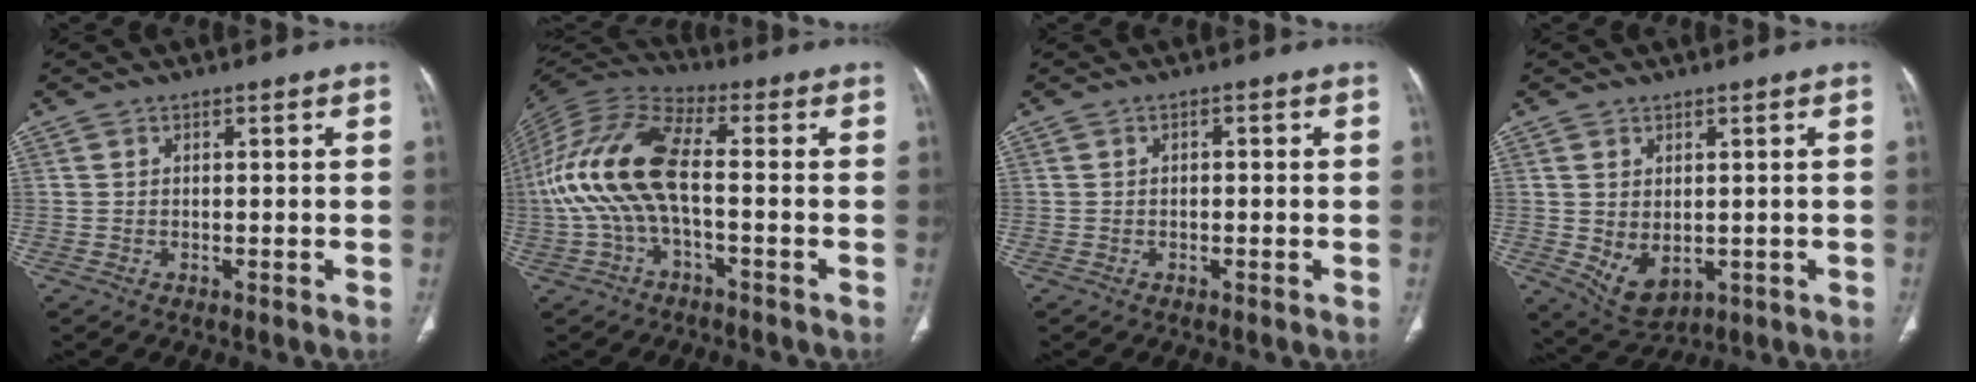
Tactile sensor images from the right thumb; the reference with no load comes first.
{"total": 14.9, "force": [-1.7, 6.0, 13.5], "torque": [-0.298, 0.039, -0.039]}
{"total": 0.7, "force": [-0.2, 0.5, 0.5], "torque": [0.001, 0.001, -0.007]}
{"total": 6.5, "force": [-0.7, 4.2, 4.9], "torque": [-0.075, -0.008, 0.011]}